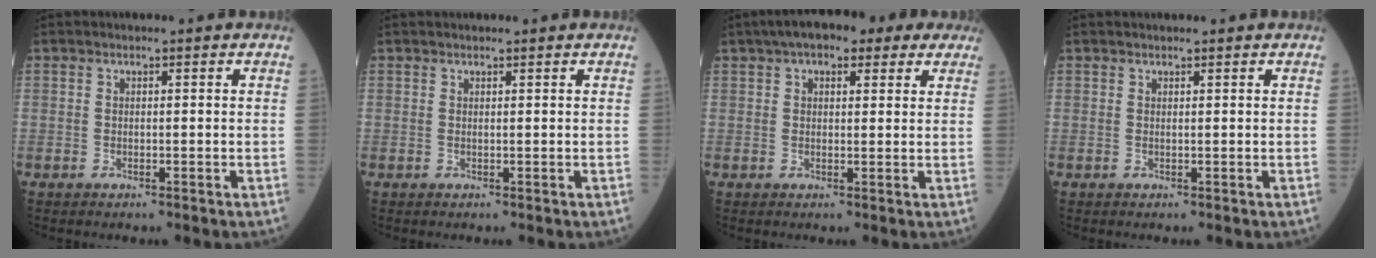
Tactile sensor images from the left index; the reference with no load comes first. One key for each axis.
{"total": 2.1, "fx": 1.9, "fy": 0.3, "fz": 0.7, "tx": -0.009, "ty": 0.021, "tz": 0.028}
{"total": 10.4, "fx": 7.2, "fy": 4.2, "fz": 6.3, "tx": -0.082, "ty": 0.043, "tz": 0.100}
{"total": 2.4, "fx": 2.3, "fy": 0.3, "fz": 0.8, "tx": -0.010, "ty": 0.023, "tz": 0.032}